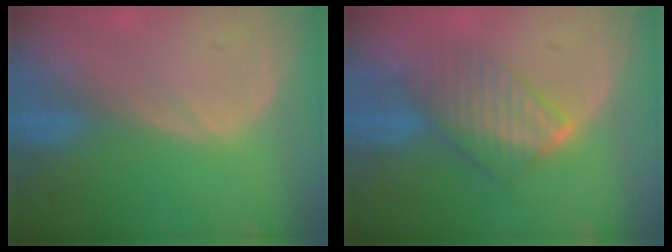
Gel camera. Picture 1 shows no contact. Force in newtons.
{"total": 6.5, "press": 6.4, "slide": 0.6}